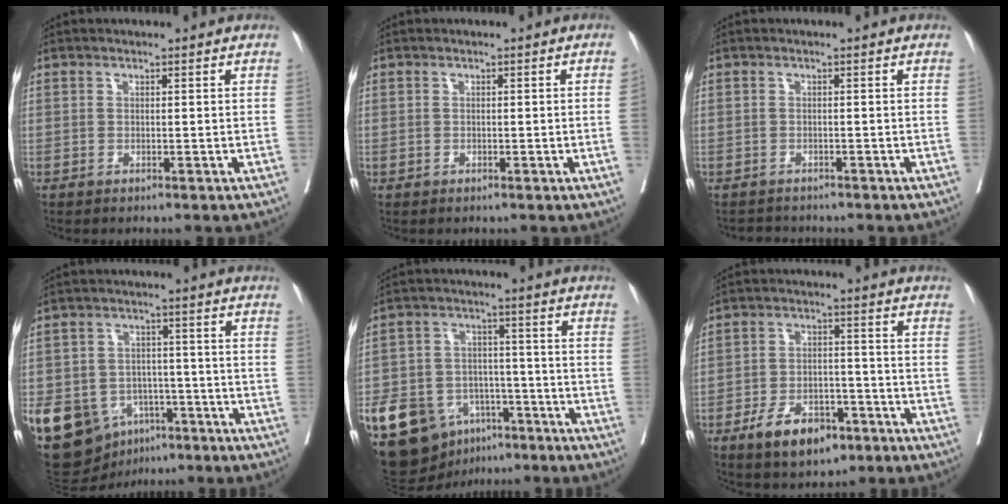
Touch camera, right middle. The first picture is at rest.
{"total": 0.9, "force": [-0.1, -0.3, 0.9], "torque": [-0.013, 0.003, 0.000]}
{"total": 1.9, "force": [-1.7, 0.8, -0.4], "torque": [0.005, -0.003, -0.030]}
{"total": 16.4, "force": [-7.6, 12.3, 7.7], "torque": [-0.165, 0.013, -0.110]}
{"total": 14.2, "force": [-7.8, 9.7, 6.9], "torque": [-0.122, 0.019, -0.120]}
{"total": 8.5, "force": [-5.1, 4.3, 5.3], "torque": [-0.088, 0.002, -0.082]}